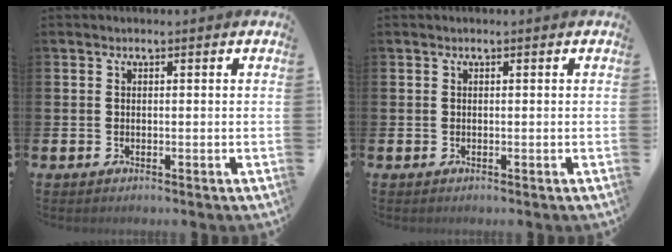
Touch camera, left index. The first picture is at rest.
{"total": 0.0}